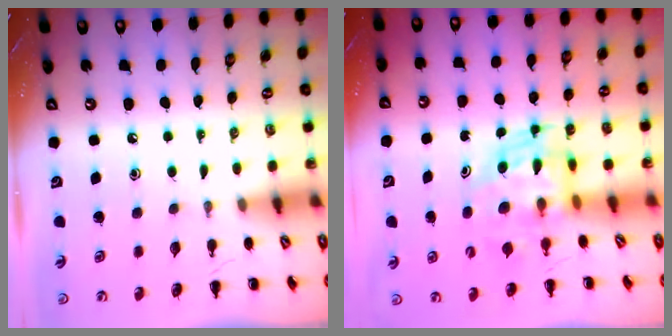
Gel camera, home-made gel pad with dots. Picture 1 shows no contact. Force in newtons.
{"total": 5.5, "press": 5.3, "slide": 1.4}